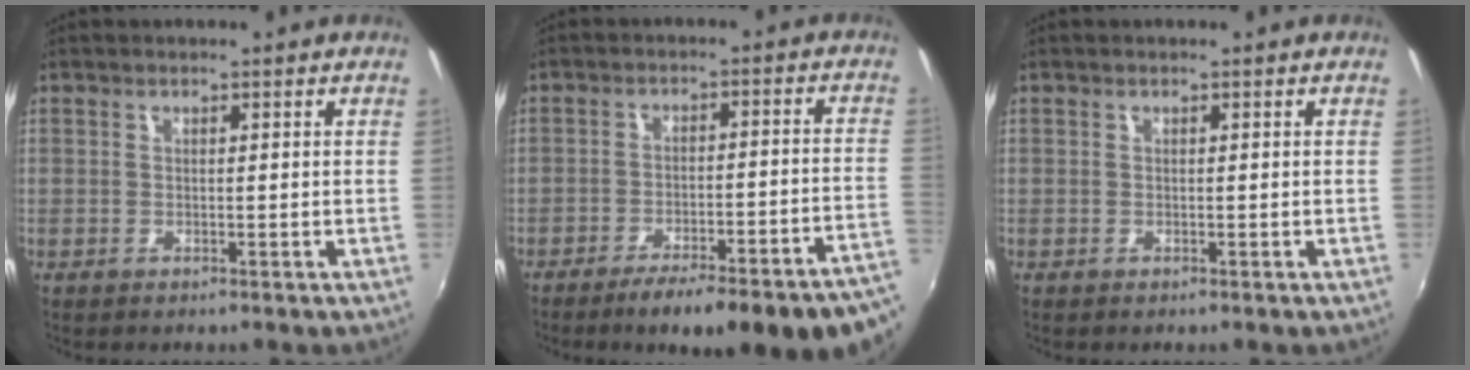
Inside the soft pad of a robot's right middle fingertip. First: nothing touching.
{"total": 20.0, "force": [-16.0, 2.4, 11.9], "torque": [-0.153, -0.028, -0.207]}
{"total": 0.0}